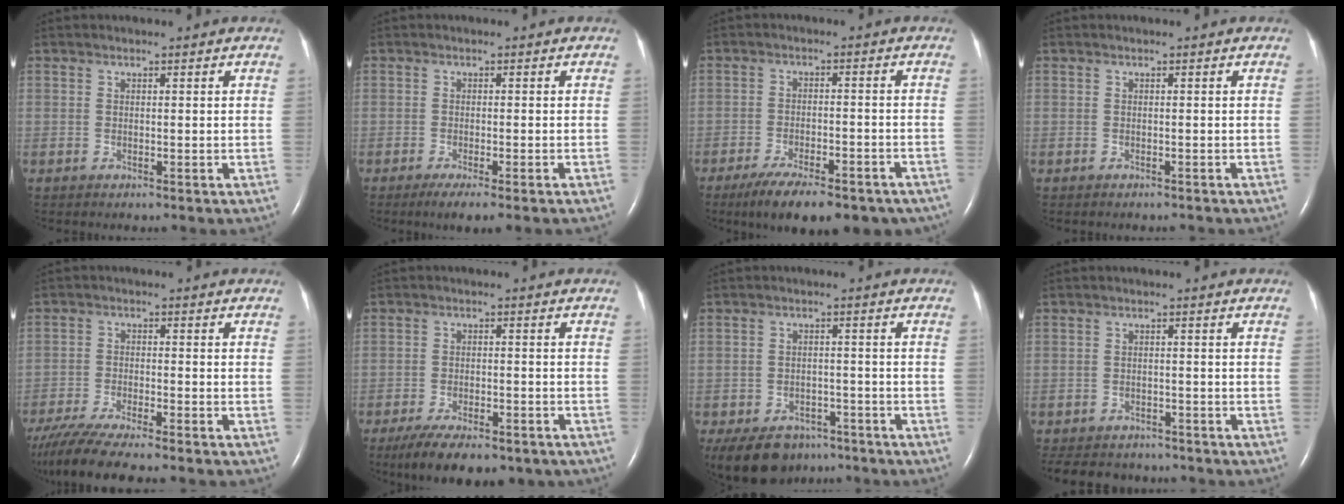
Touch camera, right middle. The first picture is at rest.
{"total": 4.0, "force": [-2.7, -0.1, 2.8], "torque": [-0.040, -0.011, -0.040]}
{"total": 15.9, "force": [-12.4, 5.0, 8.6], "torque": [-0.114, 0.001, -0.172]}
{"total": 1.4, "force": [-1.3, 0.4, 0.3], "torque": [-0.009, -0.003, -0.016]}
{"total": 10.5, "force": [-9.0, 0.3, 5.5], "torque": [-0.091, -0.026, -0.146]}
{"total": 12.7, "force": [-9.5, 4.6, 7.1], "torque": [-0.114, -0.007, -0.135]}
{"total": 11.9, "force": [-8.5, 7.2, 4.1], "torque": [-0.098, -0.006, -0.116]}
{"total": 10.2, "force": [-8.9, 4.2, 2.7], "torque": [-0.059, -0.001, -0.114]}